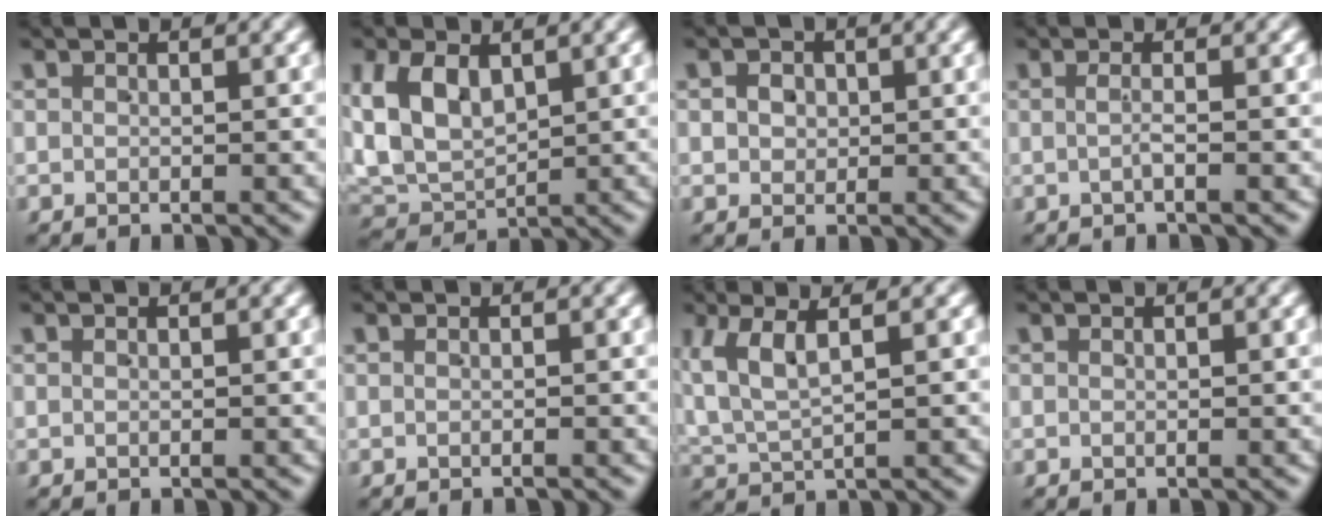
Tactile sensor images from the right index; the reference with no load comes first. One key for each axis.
{"total": 9.3, "fx": 1.1, "fy": 7.9, "fz": 4.8, "tx": -0.134, "ty": -0.015, "tz": 0.020}
{"total": 1.7, "fx": 0.3, "fy": 1.6, "fz": 0.7, "tx": -0.008, "ty": -0.005, "tz": 0.011}
{"total": 1.1, "fx": -0.5, "fy": -0.3, "fz": 0.9, "tx": -0.023, "ty": -0.002, "tz": -0.008}
{"total": 0.0}
{"total": 0.0}
{"total": 4.2, "fx": 1.6, "fy": 2.5, "fz": 3.0, "tx": -0.076, "ty": -0.005, "tz": 0.036}
{"total": 0.0}